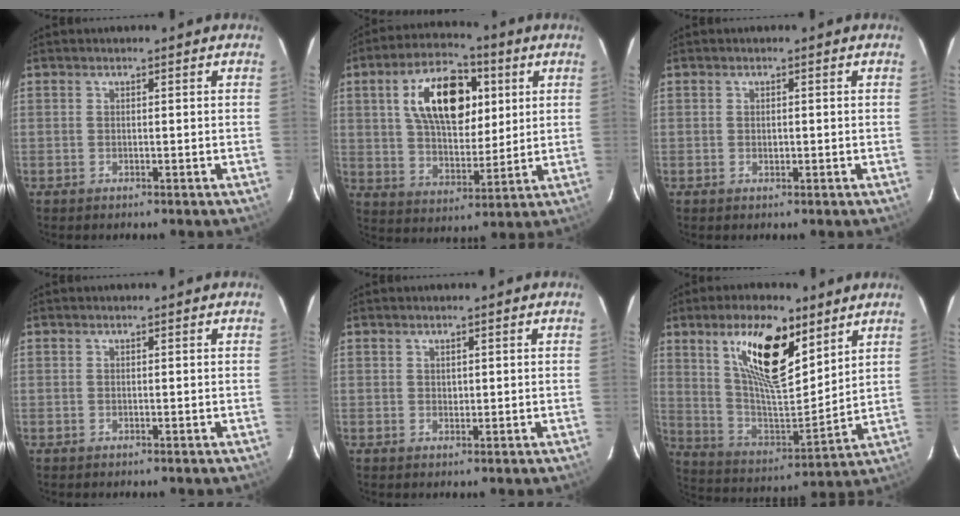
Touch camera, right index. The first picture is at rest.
{"total": 15.6, "force": [5.1, 8.6, 12.0], "torque": [-0.204, 0.023, 0.089]}
{"total": 0.9, "force": [-0.1, 0.6, 0.7], "torque": [-0.010, 0.003, -0.001]}
{"total": 0.0}
{"total": 0.9, "force": [0.4, 0.1, -0.8], "torque": [0.017, 0.002, 0.006]}
{"total": 17.1, "force": [9.9, 6.3, 12.5], "torque": [-0.221, -0.003, 0.188]}